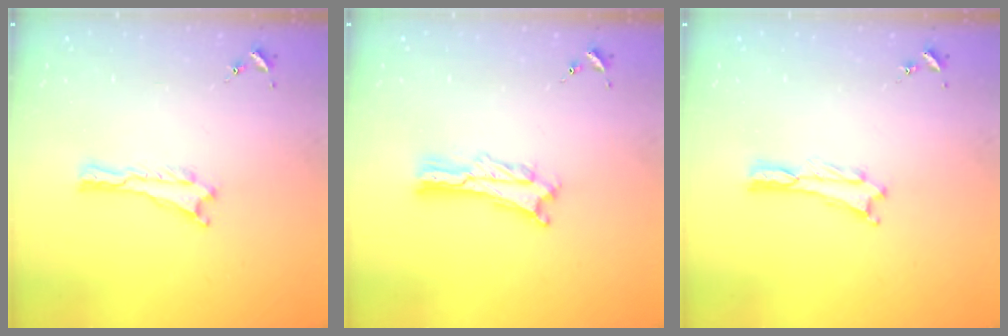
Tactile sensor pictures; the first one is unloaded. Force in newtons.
{"total": 2.7, "press": 2.7, "slide": 0.3}
{"total": 0.0}